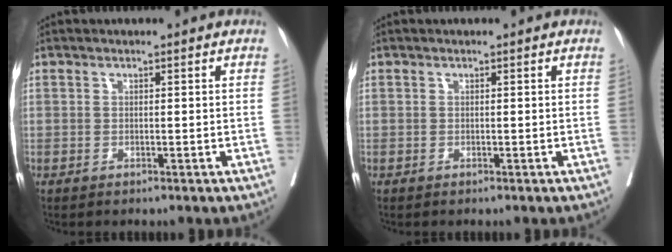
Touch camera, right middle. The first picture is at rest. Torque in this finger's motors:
{"motor_torque": [0.36, -0.25, 0.02, -0.01]}